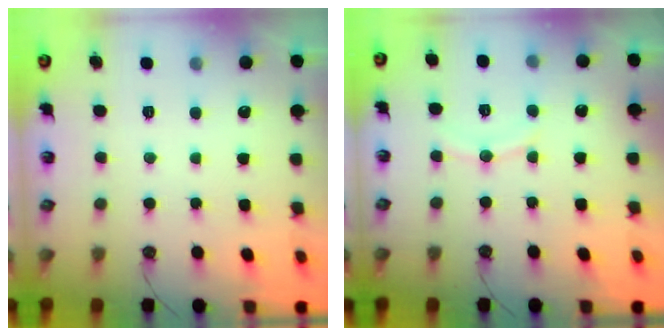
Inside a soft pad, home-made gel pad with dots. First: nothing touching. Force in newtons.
{"total": 6.5, "press": 6.5, "slide": 0.7}